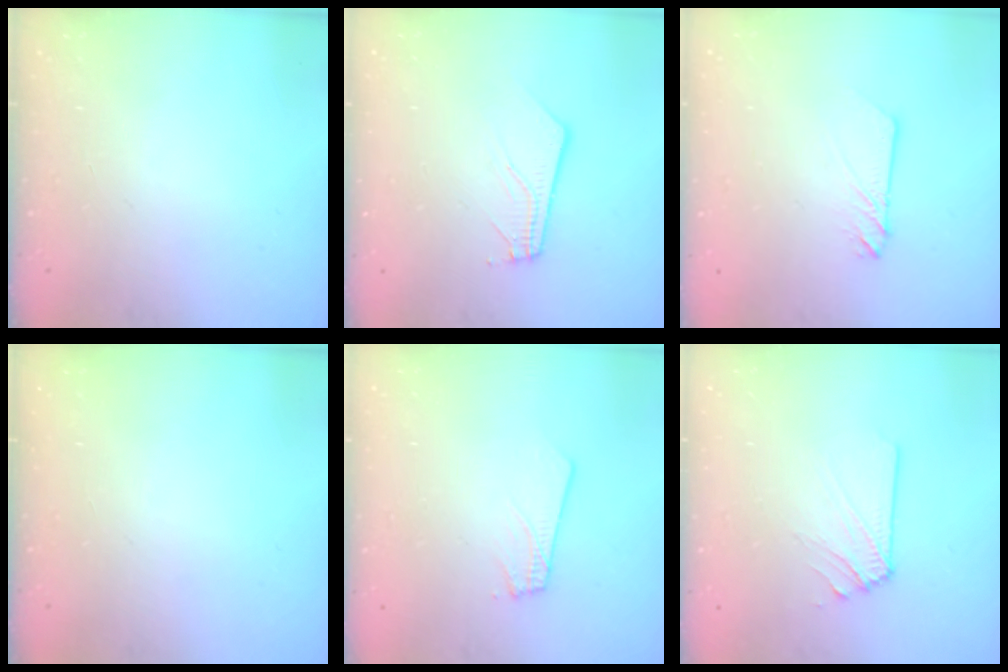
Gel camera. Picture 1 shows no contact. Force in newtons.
{"total": 3.7, "press": 3.7, "slide": 0.2}
{"total": 2.3, "press": 2.3, "slide": 0.3}
{"total": 0.0}
{"total": 1.8, "press": 1.8, "slide": 0.1}
{"total": 2.9, "press": 2.8, "slide": 0.5}